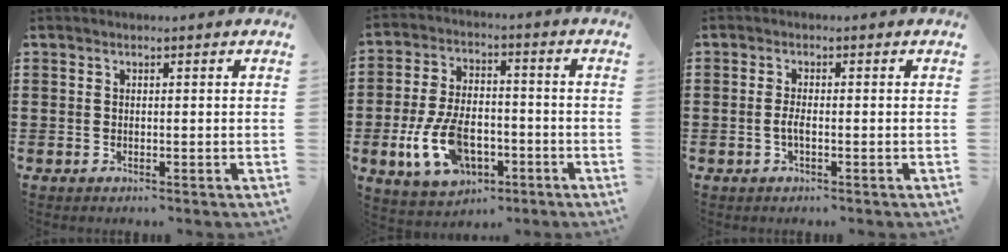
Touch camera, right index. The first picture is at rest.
{"total": 10.4, "force": [-3.5, 6.0, 7.8], "torque": [-0.180, -0.001, -0.064]}
{"total": 2.0, "force": [-0.6, 0.4, 1.9], "torque": [-0.043, -0.003, -0.013]}